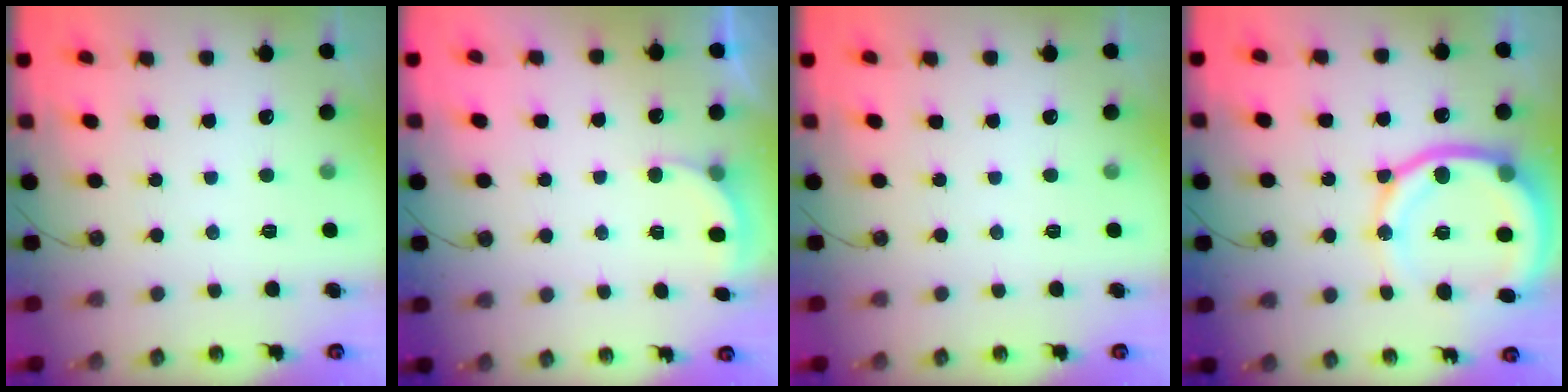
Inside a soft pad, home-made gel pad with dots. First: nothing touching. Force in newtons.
{"total": 2.8, "press": 2.6, "slide": 1.0}
{"total": 0.0}
{"total": 17.5, "press": 17.4, "slide": 2.1}